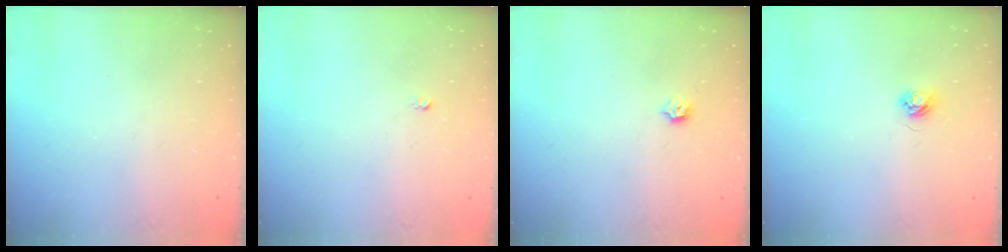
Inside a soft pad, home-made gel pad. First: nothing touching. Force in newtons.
{"total": 2.5, "press": 2.5, "slide": 0.2}
{"total": 3.4, "press": 3.3, "slide": 0.7}
{"total": 3.6, "press": 3.6, "slide": 0.5}